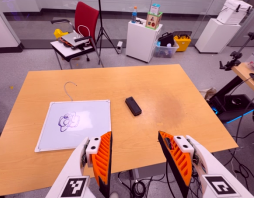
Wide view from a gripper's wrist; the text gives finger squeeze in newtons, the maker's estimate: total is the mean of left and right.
{"total": 0.0}